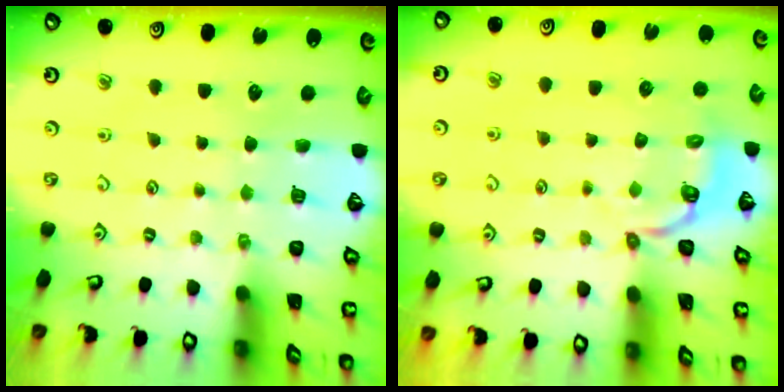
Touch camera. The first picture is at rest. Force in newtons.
{"total": 3.4, "press": 2.4, "slide": 2.5}